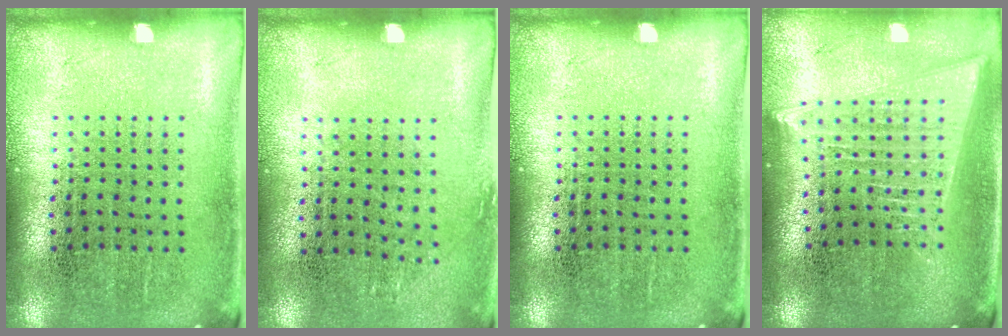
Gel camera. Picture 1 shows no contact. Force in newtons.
{"total": 0.8, "press": 0.7, "slide": 0.5}
{"total": 0.0}
{"total": 2.0, "press": 1.8, "slide": 1.0}